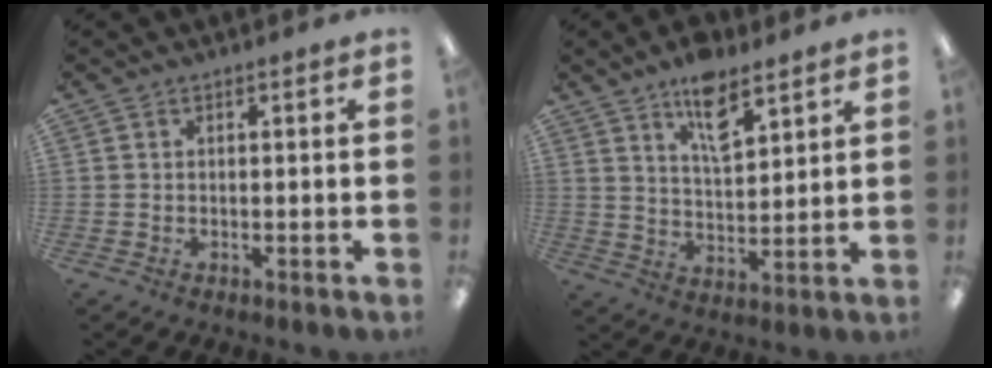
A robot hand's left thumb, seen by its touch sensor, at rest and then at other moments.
{"total": 10.3, "force": [7.2, 4.0, 6.2], "torque": [-0.092, -0.038, 0.122]}